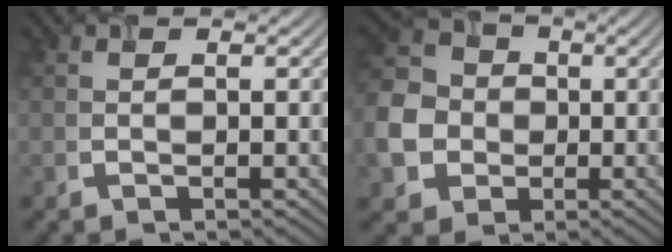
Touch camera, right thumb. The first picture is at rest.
{"total": 8.5, "force": [-1.5, 7.3, 4.0], "torque": [-0.122, -0.002, -0.038]}